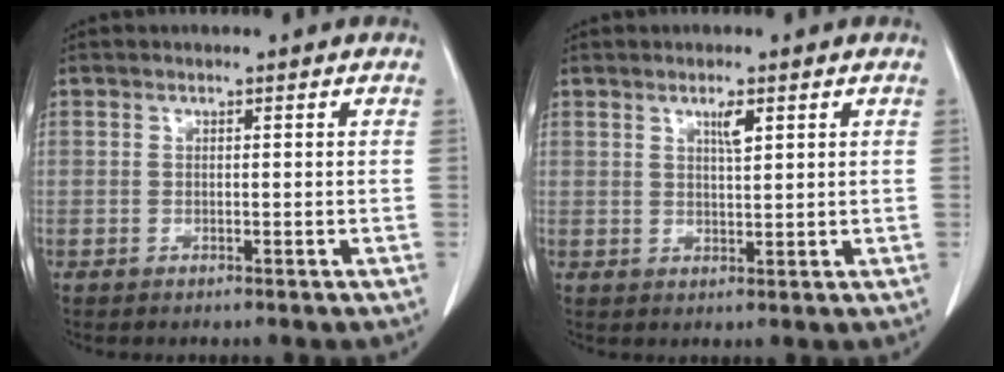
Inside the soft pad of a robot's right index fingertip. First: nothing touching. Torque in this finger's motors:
{"motor_torque": [0.12, 0.13, 0.03, 0.04]}